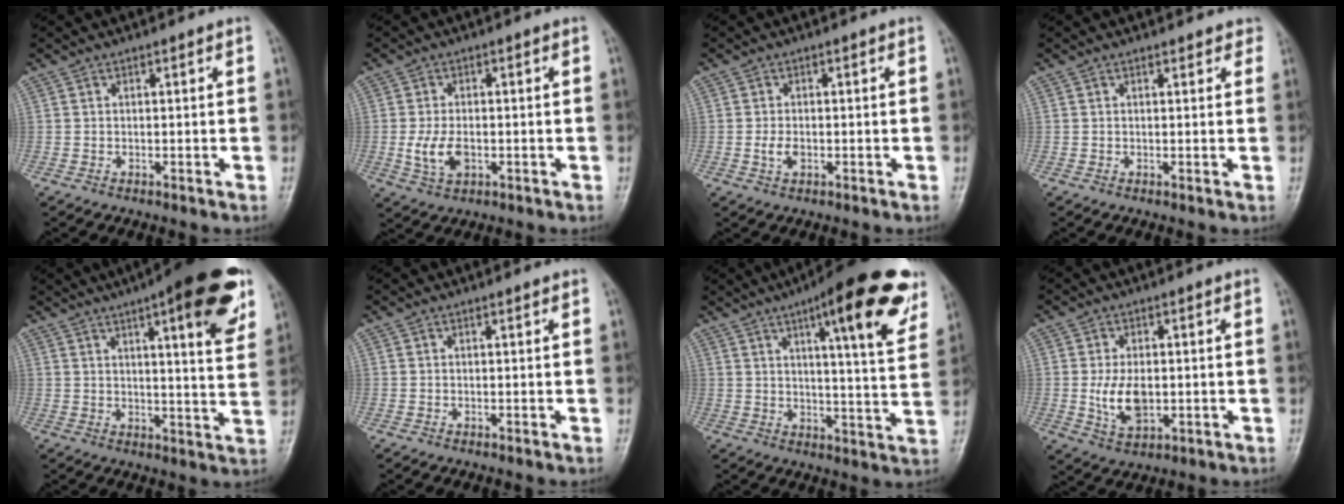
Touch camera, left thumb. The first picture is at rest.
{"total": 5.7, "force": [-1.1, 3.5, 4.4], "torque": [-0.087, -0.002, -0.018]}
{"total": 2.4, "force": [-0.6, 1.5, 1.8], "torque": [-0.034, 0.002, -0.012]}
{"total": 1.9, "force": [1.5, 1.1, 0.3], "torque": [0.020, -0.004, 0.006]}
{"total": 17.3, "force": [9.0, 4.1, 14.2], "torque": [-0.159, -0.033, 0.115]}
{"total": 0.0}
{"total": 19.4, "force": [10.3, 4.3, 15.8], "torque": [-0.181, -0.033, 0.137]}
{"total": 7.4, "force": [-0.4, 4.5, 5.9], "torque": [-0.104, -0.007, -0.001]}